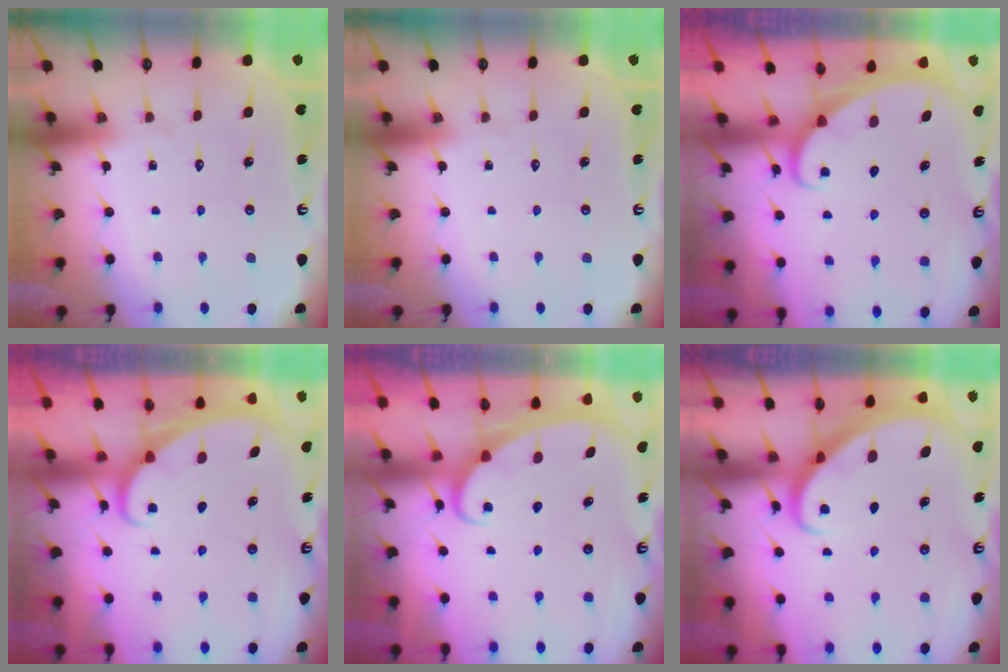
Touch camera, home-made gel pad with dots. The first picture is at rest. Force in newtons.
{"total": 0.0}
{"total": 1.6, "press": 1.6, "slide": 0.1}
{"total": 1.7, "press": 1.7, "slide": 0.1}
{"total": 2.6, "press": 2.6, "slide": 0.3}
{"total": 2.6, "press": 2.6, "slide": 0.3}